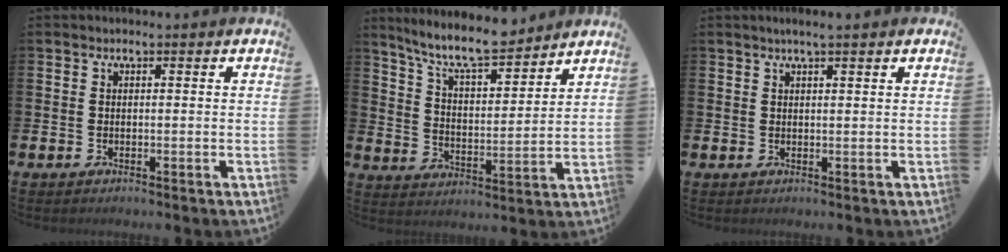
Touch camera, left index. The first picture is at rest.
{"total": 9.3, "force": [8.4, 1.6, 3.6], "torque": [-0.092, -0.047, 0.150]}
{"total": 1.9, "force": [1.4, 0.1, 1.2], "torque": [-0.022, 0.003, 0.025]}